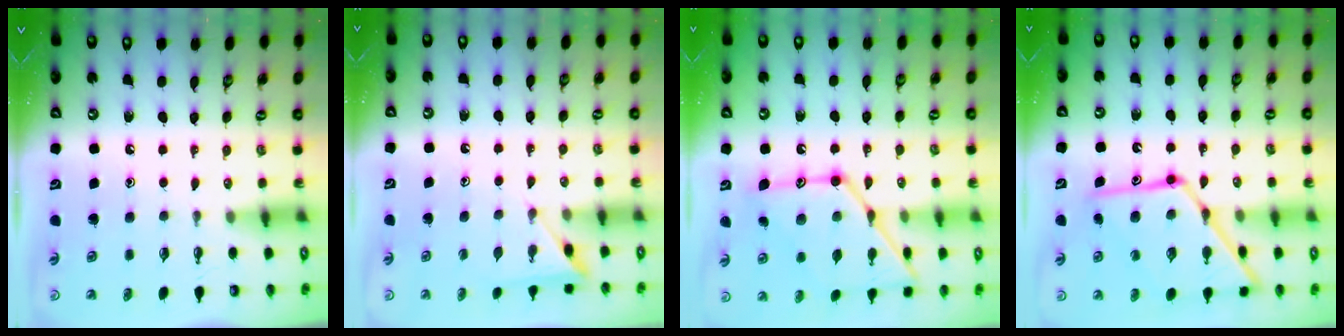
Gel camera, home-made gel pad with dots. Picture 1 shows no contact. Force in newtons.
{"total": 4.7, "press": 4.7, "slide": 0.6}
{"total": 19.2, "press": 19.2, "slide": 1.5}
{"total": 18.0, "press": 17.9, "slide": 1.5}